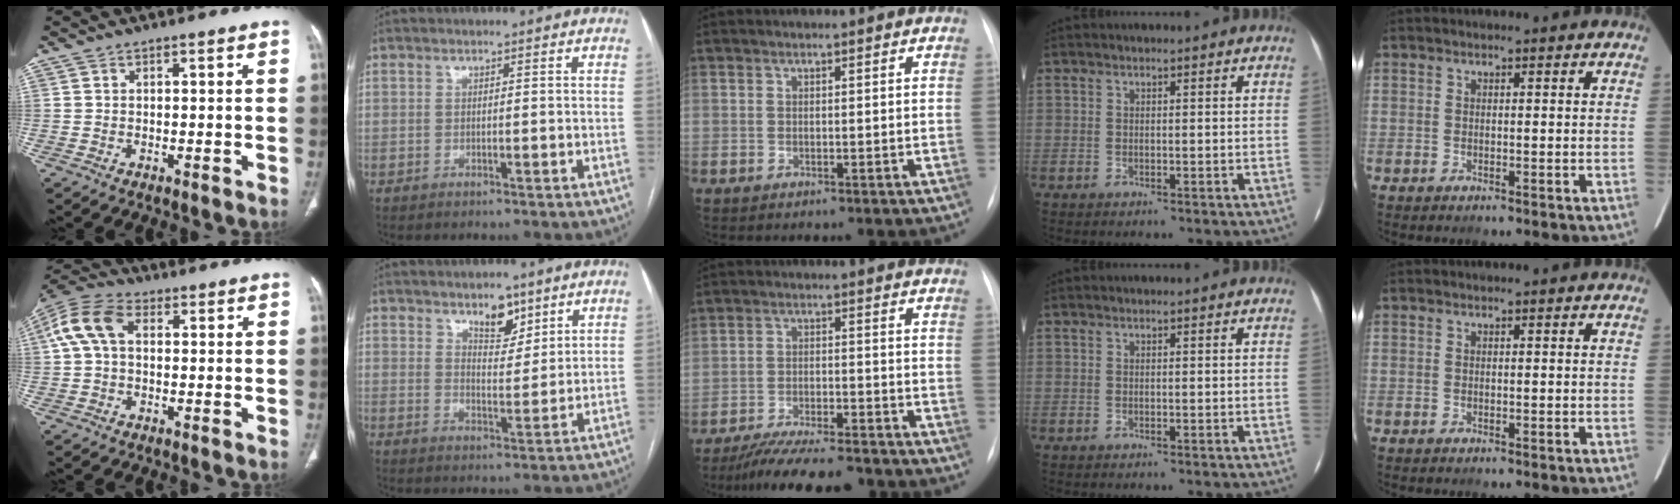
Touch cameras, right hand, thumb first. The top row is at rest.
{"thumb": {"total": 9.3, "force": [1.6, 5.9, 6.9], "torque": [-0.148, 0.032, 0.025]}, "index": {"total": 5.1, "force": [3.7, 2.3, 2.8], "torque": [-0.041, -0.006, 0.063]}, "middle": {"total": 12.0, "force": [-10.7, 1.8, 5.3], "torque": [-0.083, -0.008, -0.163]}}